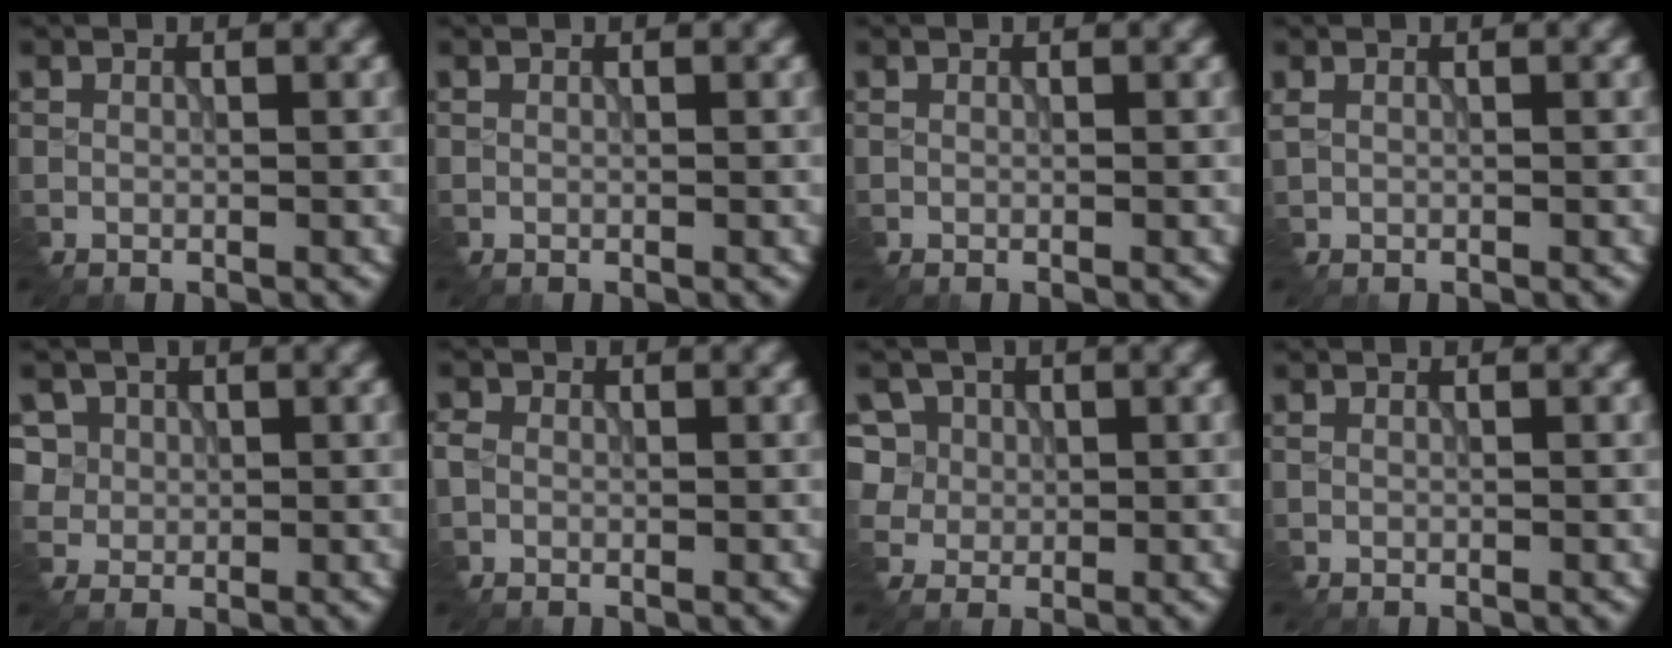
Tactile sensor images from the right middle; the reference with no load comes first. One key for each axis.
{"total": 0.0}
{"total": 0.0}
{"total": 0.9, "fx": 0.4, "fy": 0.4, "fz": 0.6, "tx": -0.018, "ty": 0.000, "tz": 0.013}
{"total": 3.9, "fx": 1.6, "fy": 3.4, "fz": 1.2, "tx": -0.045, "ty": -0.002, "tz": 0.027}
{"total": 1.6, "fx": -0.2, "fy": 1.4, "fz": 0.7, "tx": -0.018, "ty": 0.000, "tz": -0.008}
{"total": 6.6, "fx": 2.6, "fy": 5.5, "fz": 2.6, "tx": -0.067, "ty": 0.021, "tz": 0.028}
{"total": 0.6, "fx": 0.1, "fy": 0.4, "fz": 0.4, "tx": -0.009, "ty": -0.001, "tz": 0.005}